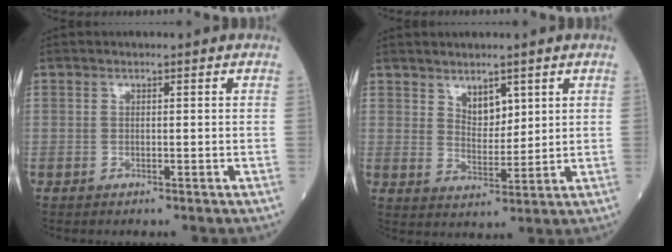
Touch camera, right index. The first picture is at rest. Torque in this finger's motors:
{"motor_torque": [-0.05, 0.12, 0.04, 0.00]}